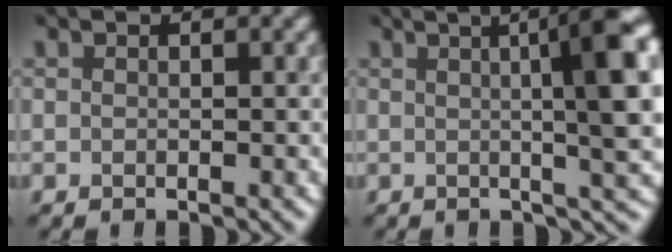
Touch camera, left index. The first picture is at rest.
{"total": 10.3, "force": [1.6, 2.4, 9.9], "torque": [-0.097, 0.018, 0.017]}